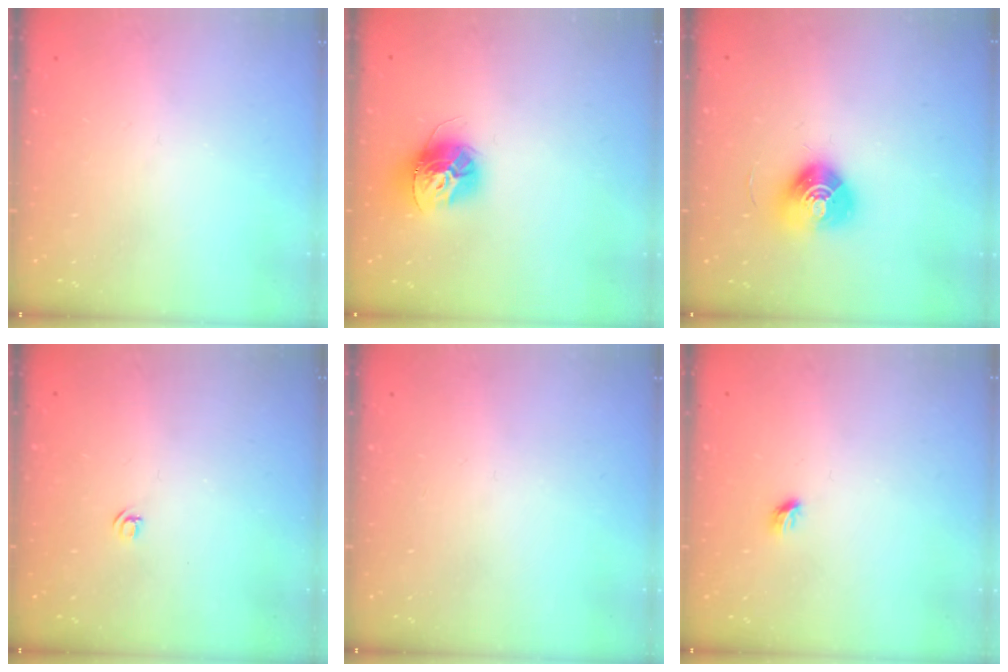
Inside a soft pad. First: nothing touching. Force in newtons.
{"total": 12.7, "press": 12.7, "slide": 1.0}
{"total": 10.3, "press": 10.3, "slide": 0.5}
{"total": 3.5, "press": 3.4, "slide": 0.5}
{"total": 0.0}
{"total": 3.9, "press": 3.8, "slide": 0.9}